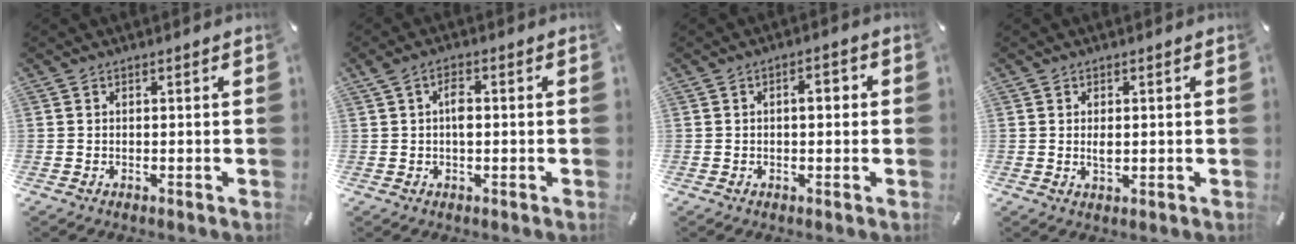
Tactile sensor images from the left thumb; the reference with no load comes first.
{"total": 3.7, "force": [0.2, 1.9, 3.2], "torque": [-0.055, 0.004, 0.001]}
{"total": 3.8, "force": [0.1, 1.9, 3.3], "torque": [-0.040, 0.003, -0.007]}
{"total": 2.2, "force": [0.2, 1.2, 1.8], "torque": [-0.045, -0.001, 0.001]}